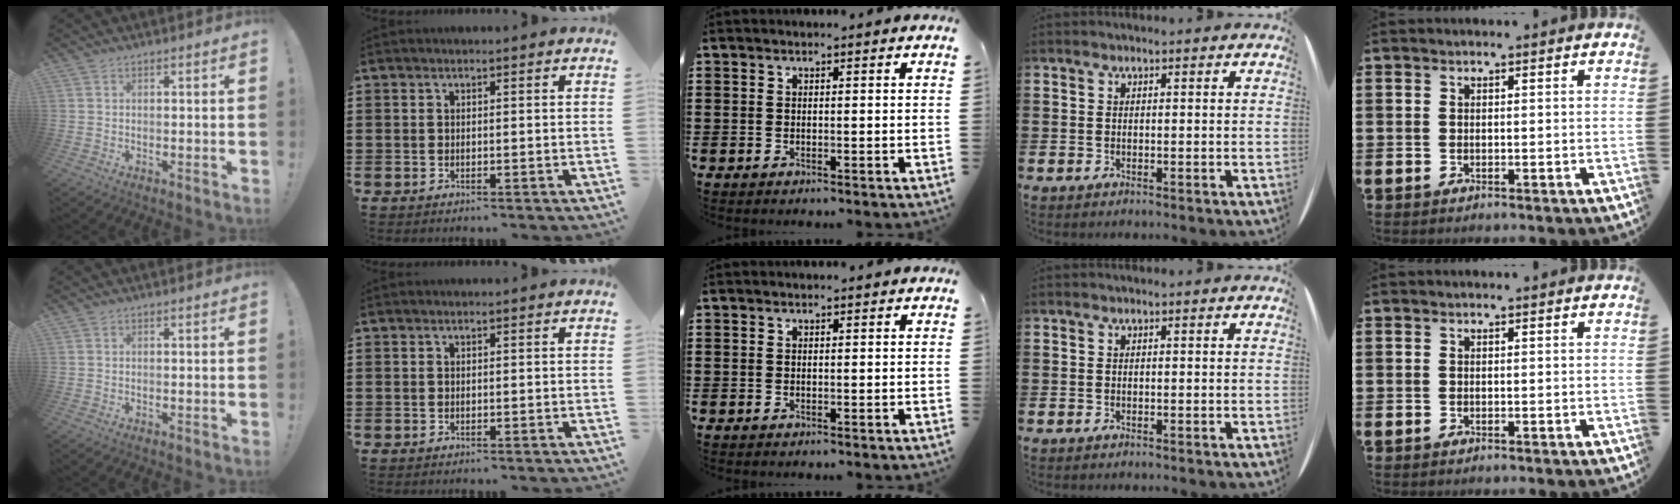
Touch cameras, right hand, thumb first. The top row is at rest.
{}